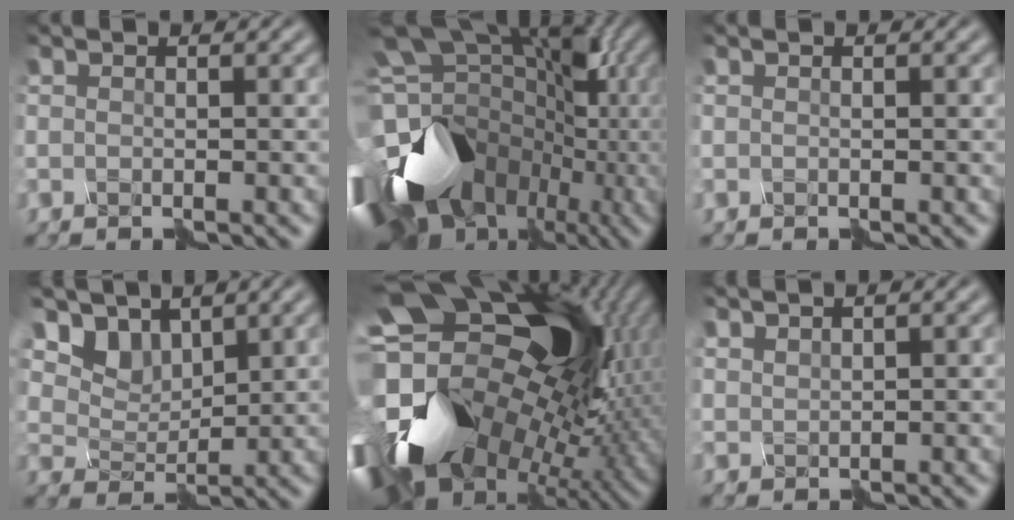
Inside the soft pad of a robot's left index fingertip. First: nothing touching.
{"total": 16.2, "force": [-3.7, 11.6, 10.7], "torque": [-0.201, 0.012, -0.031]}
{"total": 0.0}
{"total": 4.5, "force": [4.0, 2.0, 0.4], "torque": [-0.026, -0.005, 0.078]}
{"total": 17.7, "force": [-2.1, 11.8, 13.0], "torque": [-0.254, -0.038, -0.009]}
{"total": 2.1, "force": [1.7, -0.5, -1.1], "torque": [0.013, 0.007, 0.041]}